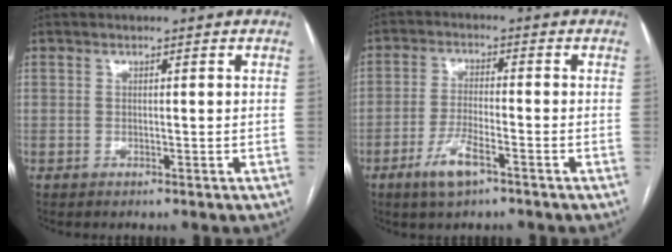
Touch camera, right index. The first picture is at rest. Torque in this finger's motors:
{"motor_torque": [0.99, -0.48, 0.36, 0.07]}